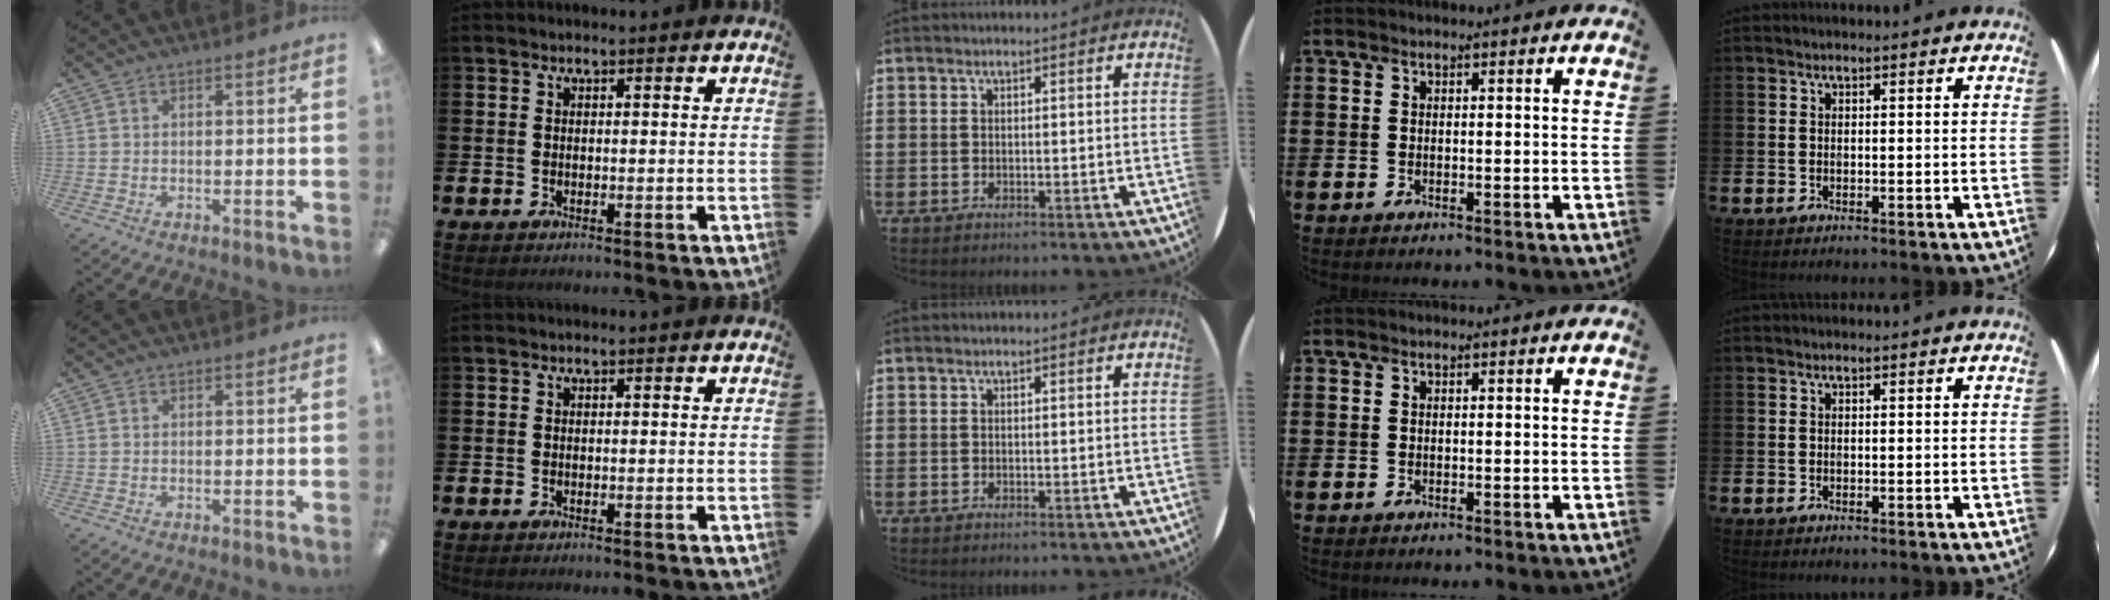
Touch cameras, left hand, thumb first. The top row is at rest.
{}